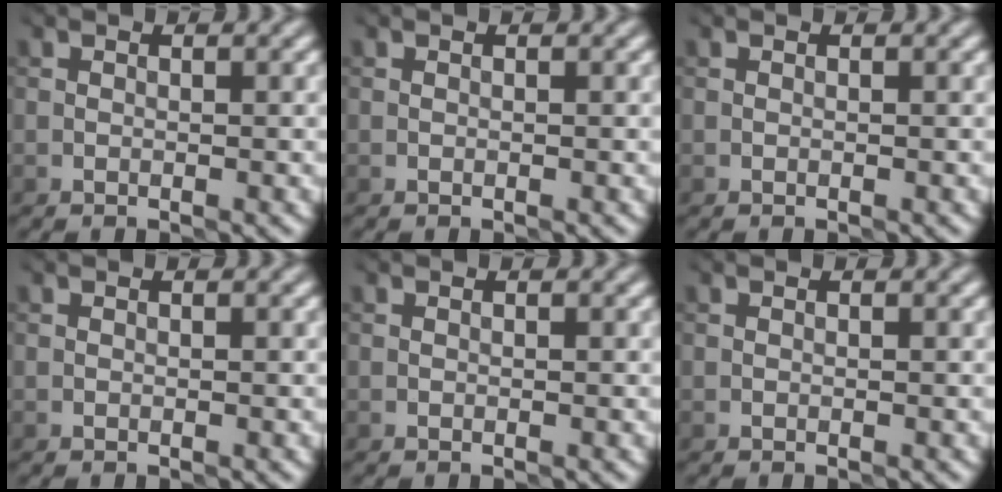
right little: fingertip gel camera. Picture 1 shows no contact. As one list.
[{"total": 0.0}, {"total": 0.0}, {"total": 0.0}, {"total": 0.0}, {"total": 0.0}]